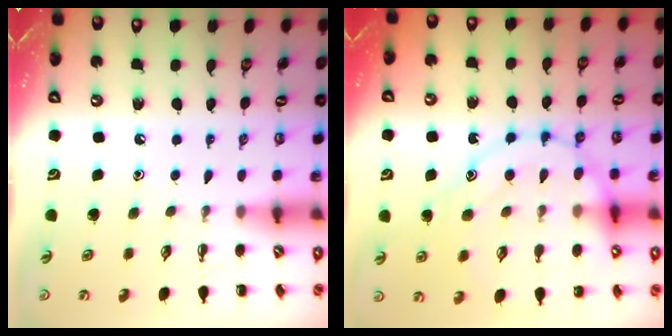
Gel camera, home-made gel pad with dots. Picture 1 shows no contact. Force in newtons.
{"total": 16.9, "press": 16.8, "slide": 0.7}